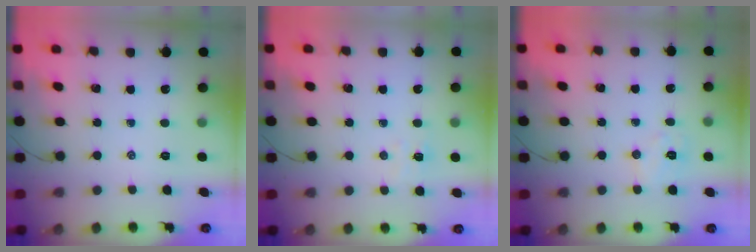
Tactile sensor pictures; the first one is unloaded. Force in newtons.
{"total": 4.0, "press": 3.9, "slide": 0.9}
{"total": 5.1, "press": 5.0, "slide": 1.0}